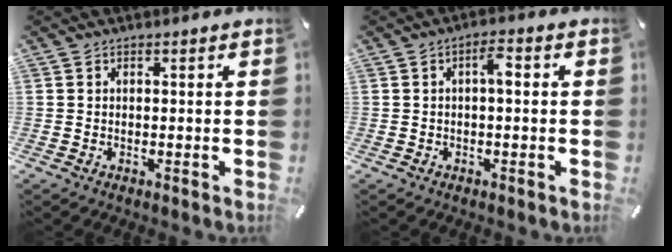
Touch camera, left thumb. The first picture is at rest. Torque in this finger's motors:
{"motor_torque": [0.40, 1.34, 0.68, 0.13, 0.21]}